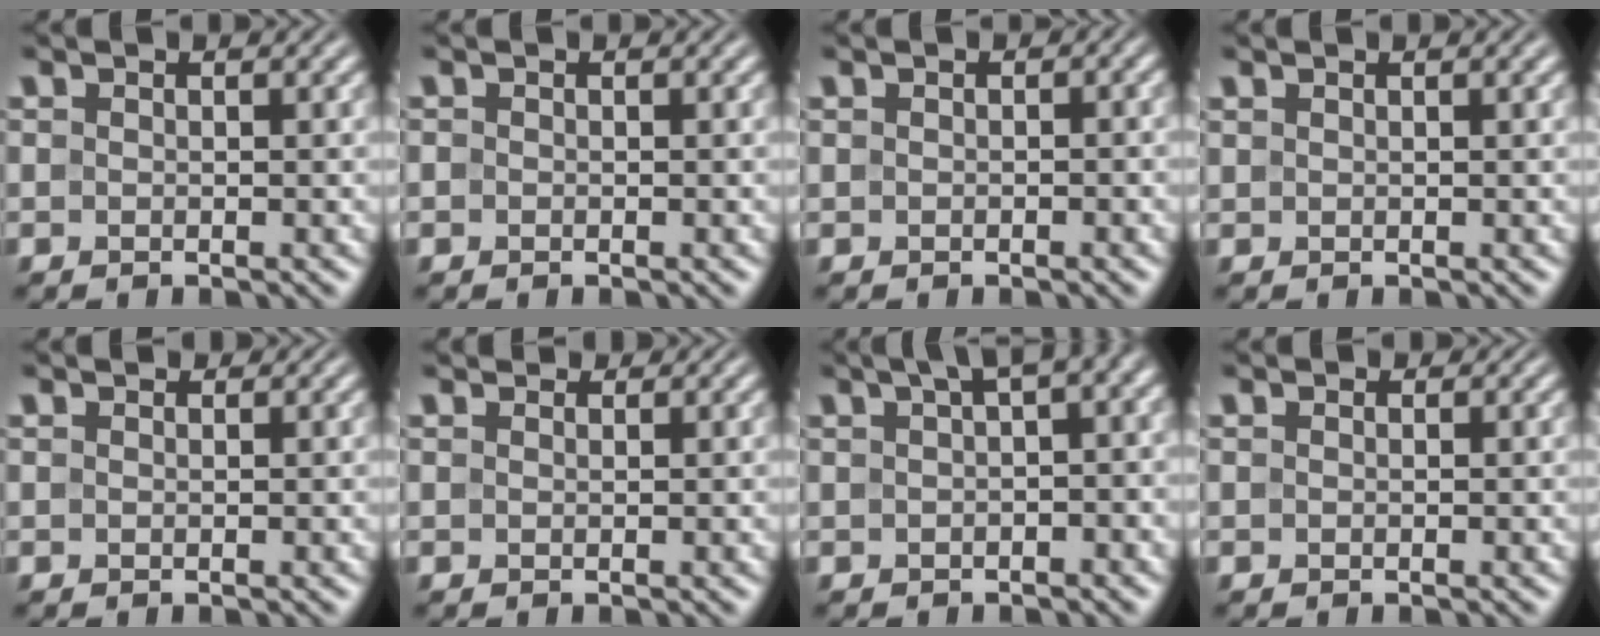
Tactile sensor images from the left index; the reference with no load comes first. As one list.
[{"total": 0.0}, {"total": 0.9, "force": [0.1, 0.5, 0.8], "torque": [-0.011, 0.003, 0.001]}, {"total": 1.0, "force": [0.8, 0.2, 0.5], "torque": [-0.010, 0.004, 0.014]}, {"total": 0.7, "force": [0.6, 0.3, 0.2], "torque": [-0.007, -0.002, 0.004]}, {"total": 2.0, "force": [1.7, 0.7, 0.6], "torque": [-0.015, -0.005, 0.017]}, {"total": 5.6, "force": [1.6, 1.8, 5.0], "torque": [-0.058, 0.021, 0.023]}, {"total": 0.5, "force": [0.3, 0.4, 0.1], "torque": [0.000, -0.004, 0.000]}]